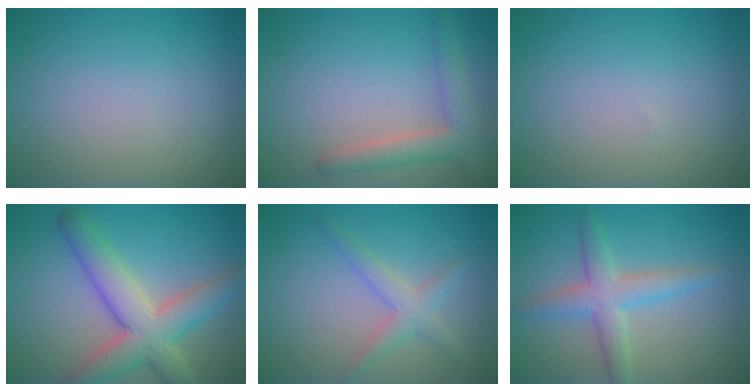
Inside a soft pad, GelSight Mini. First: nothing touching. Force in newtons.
{"total": 3.4, "press": 3.4, "slide": 0.4}
{"total": 0.0}
{"total": 7.1, "press": 7.1, "slide": 0.4}
{"total": 1.9, "press": 1.9, "slide": 0.1}
{"total": 3.8, "press": 3.8, "slide": 0.0}